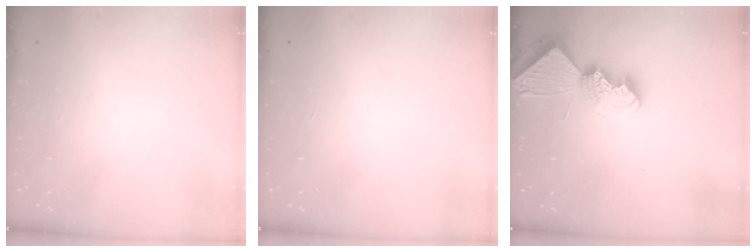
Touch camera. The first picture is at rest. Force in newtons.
{"total": 0.0}
{"total": 8.3, "press": 8.2, "slide": 0.9}